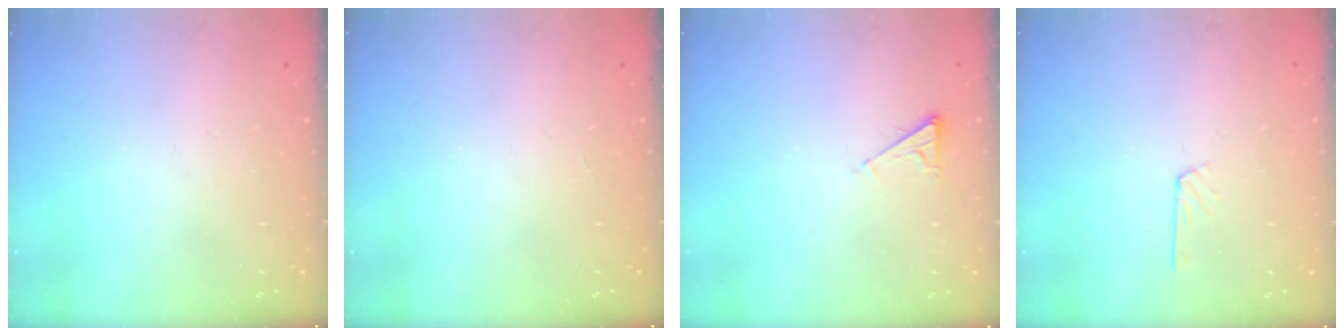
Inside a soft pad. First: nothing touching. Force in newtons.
{"total": 0.0}
{"total": 2.9, "press": 2.9, "slide": 0.5}
{"total": 3.5, "press": 3.5, "slide": 0.3}